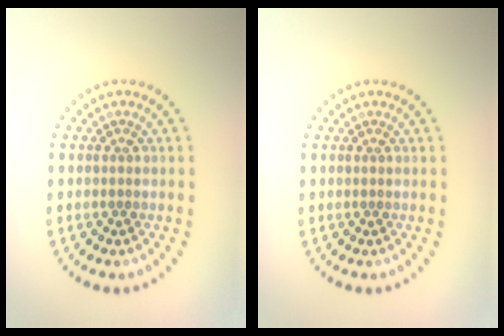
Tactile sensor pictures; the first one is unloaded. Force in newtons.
{"total": 0.0}